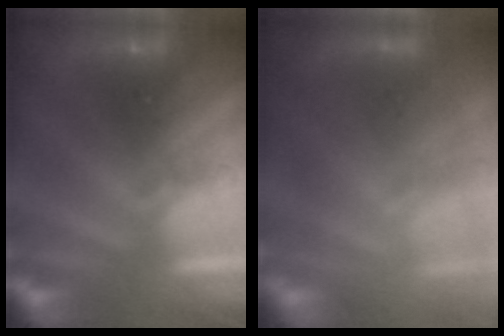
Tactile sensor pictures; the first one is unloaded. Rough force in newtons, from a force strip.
{"total": 9.5}